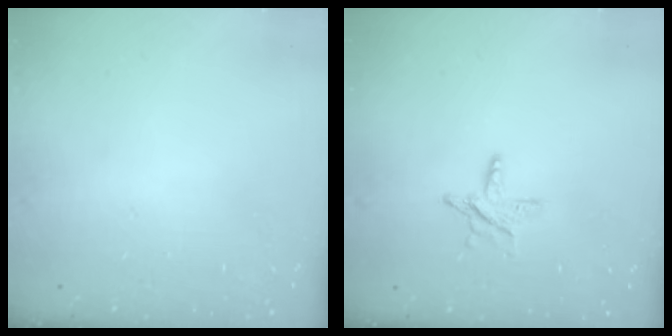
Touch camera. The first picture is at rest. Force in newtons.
{"total": 6.6, "press": 6.5, "slide": 0.4}